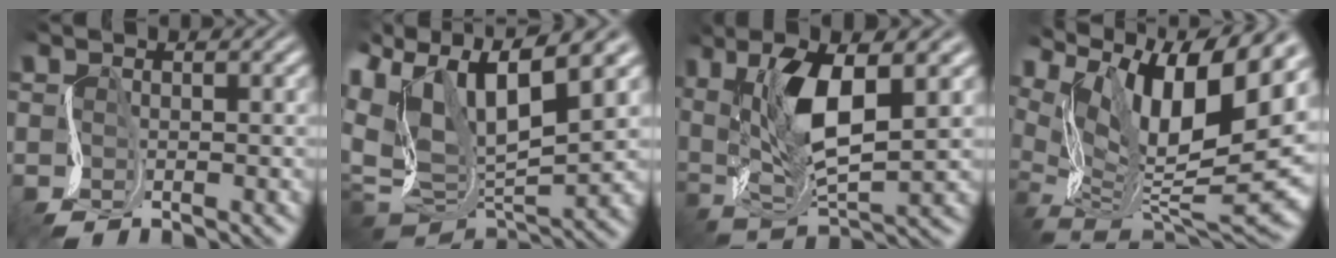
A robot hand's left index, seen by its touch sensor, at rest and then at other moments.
{"total": 12.2, "force": [5.7, 6.4, 8.7], "torque": [-0.189, 0.006, 0.109]}
{"total": 9.2, "force": [3.4, 3.1, 7.9], "torque": [-0.154, 0.001, 0.064]}
{"total": 15.0, "force": [6.0, 5.5, 12.6], "torque": [-0.215, 0.021, 0.116]}